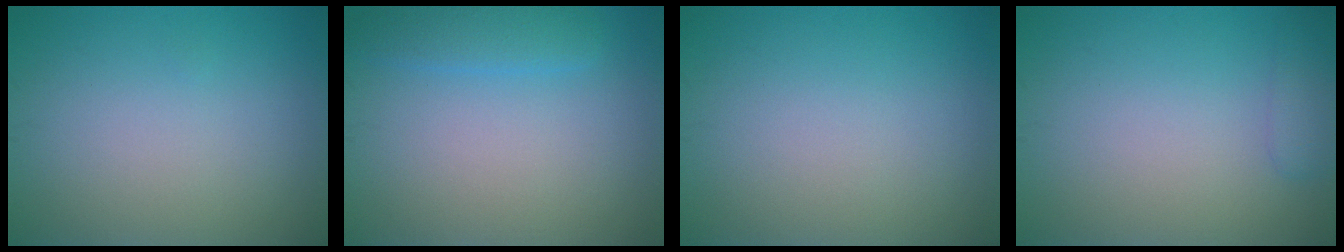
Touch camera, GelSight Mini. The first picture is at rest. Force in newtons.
{"total": 2.1, "press": 2.1, "slide": 0.1}
{"total": 0.0}
{"total": 1.5, "press": 1.5, "slide": 0.1}